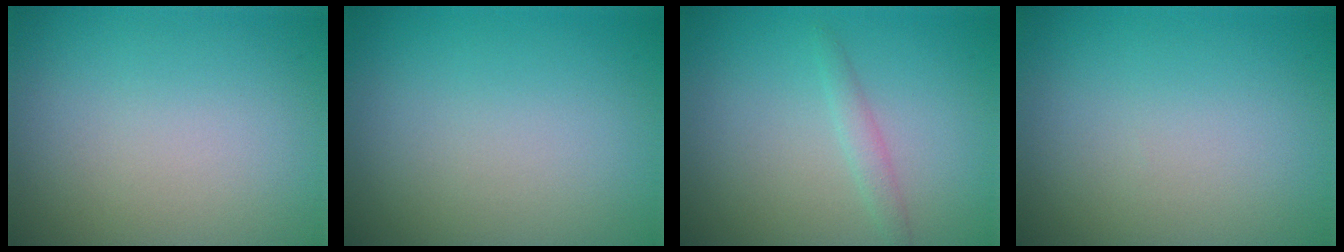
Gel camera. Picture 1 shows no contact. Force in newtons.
{"total": 0.0}
{"total": 1.2, "press": 1.2, "slide": 0.1}
{"total": 0.0}